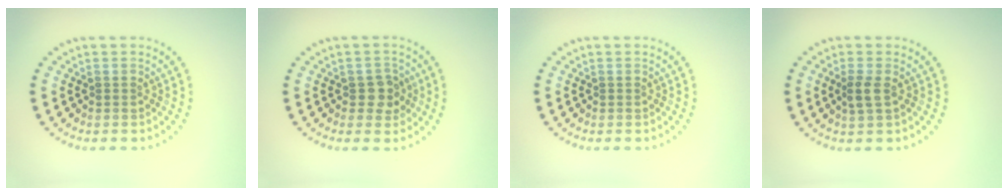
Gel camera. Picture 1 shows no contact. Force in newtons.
{"total": 2.1, "press": 2.0, "slide": 0.7}
{"total": 0.0}
{"total": 1.6, "press": 1.5, "slide": 0.6}